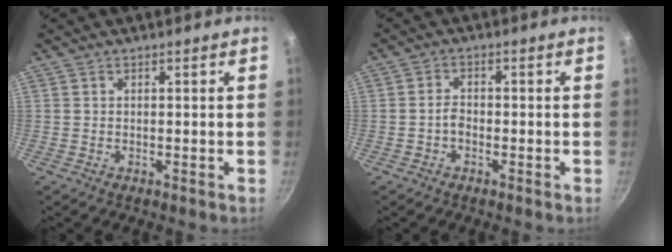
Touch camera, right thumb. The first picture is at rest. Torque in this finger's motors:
{"motor_torque": [-0.07, 0.09, -0.05, 0.00, -0.03]}